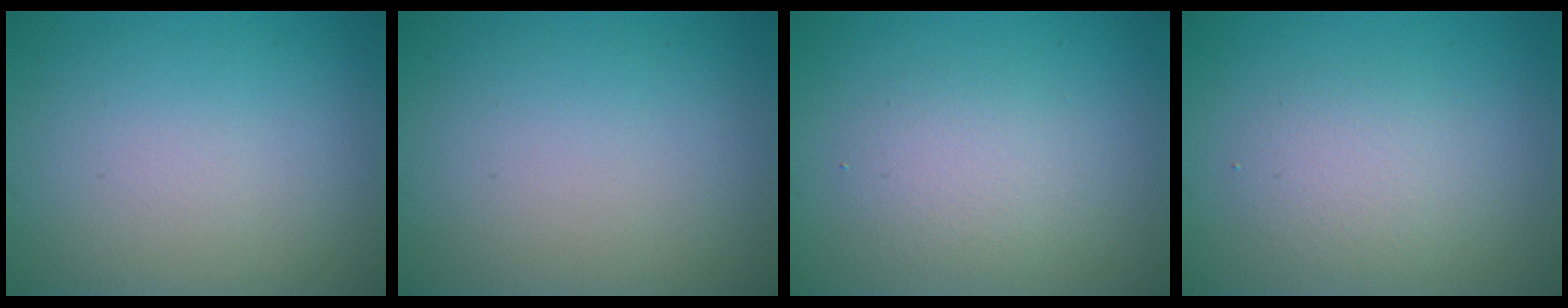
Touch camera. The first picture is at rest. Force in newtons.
{"total": 0.0}
{"total": 2.5, "press": 2.5, "slide": 0.2}
{"total": 2.4, "press": 2.4, "slide": 0.2}